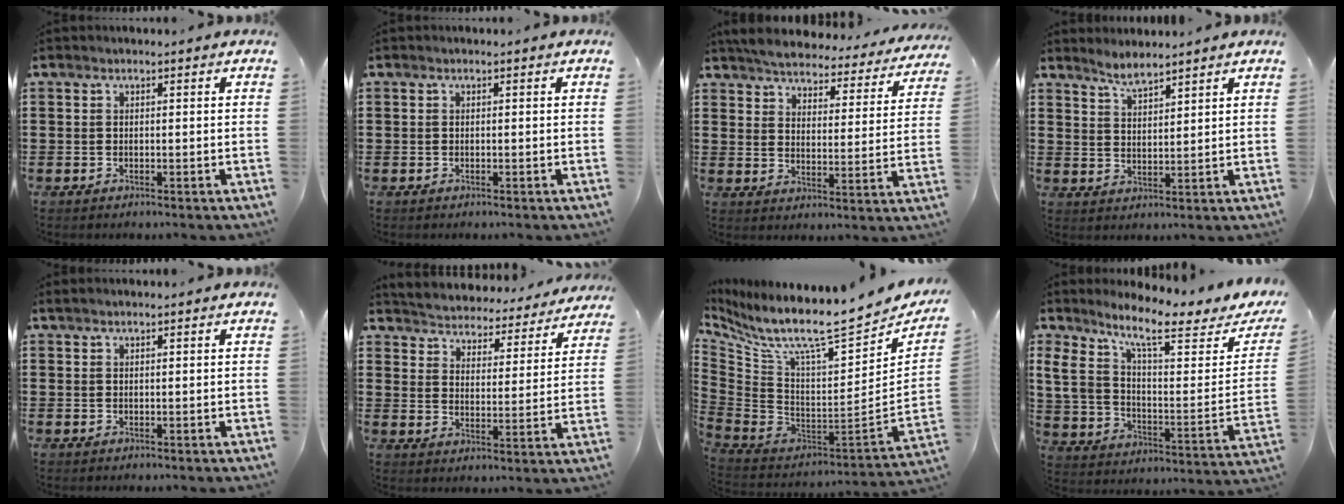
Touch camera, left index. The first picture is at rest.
{"total": 0.0}
{"total": 4.4, "force": [4.4, 0.2, 0.6], "torque": [-0.039, -0.034, 0.072]}
{"total": 3.5, "force": [3.3, 0.1, 1.0], "torque": [-0.029, -0.007, 0.062]}
{"total": 0.6, "force": [0.5, 0.0, 0.3], "torque": [-0.007, 0.001, 0.011]}
{"total": 3.9, "force": [3.9, -0.1, -0.7], "torque": [-0.015, -0.039, 0.060]}
{"total": 11.9, "force": [8.4, 1.3, 8.3], "torque": [-0.177, -0.083, 0.133]}
{"total": 10.0, "force": [7.4, 2.1, 6.4], "torque": [-0.154, -0.048, 0.125]}